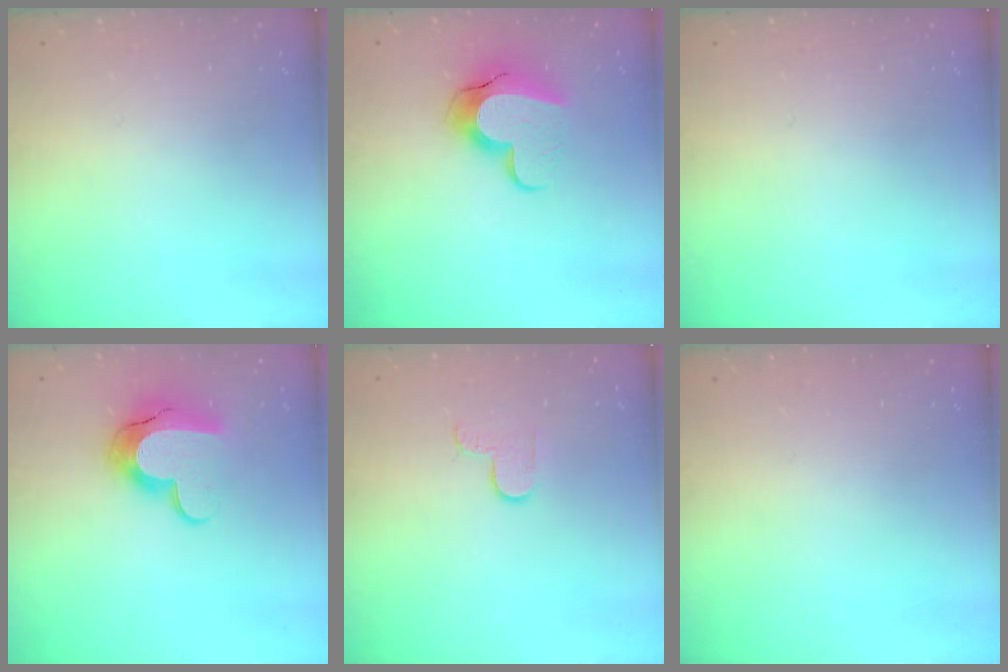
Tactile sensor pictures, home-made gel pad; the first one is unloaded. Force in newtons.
{"total": 11.2, "press": 11.2, "slide": 1.0}
{"total": 0.0}
{"total": 12.8, "press": 12.8, "slide": 0.9}
{"total": 3.7, "press": 3.6, "slide": 0.4}
{"total": 0.0}